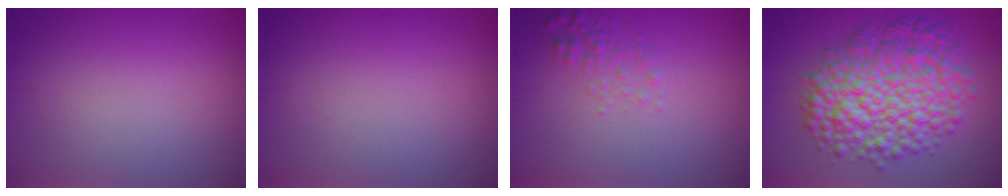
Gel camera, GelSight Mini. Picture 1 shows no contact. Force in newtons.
{"total": 0.0}
{"total": 1.5, "press": 1.5, "slide": 0.1}
{"total": 9.9, "press": 9.9, "slide": 0.2}